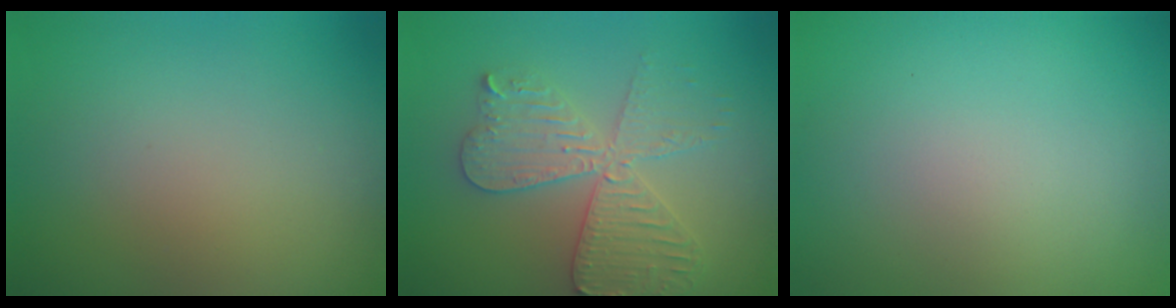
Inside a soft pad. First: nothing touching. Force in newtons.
{"total": 4.8, "press": 4.7, "slide": 0.7}
{"total": 0.0}